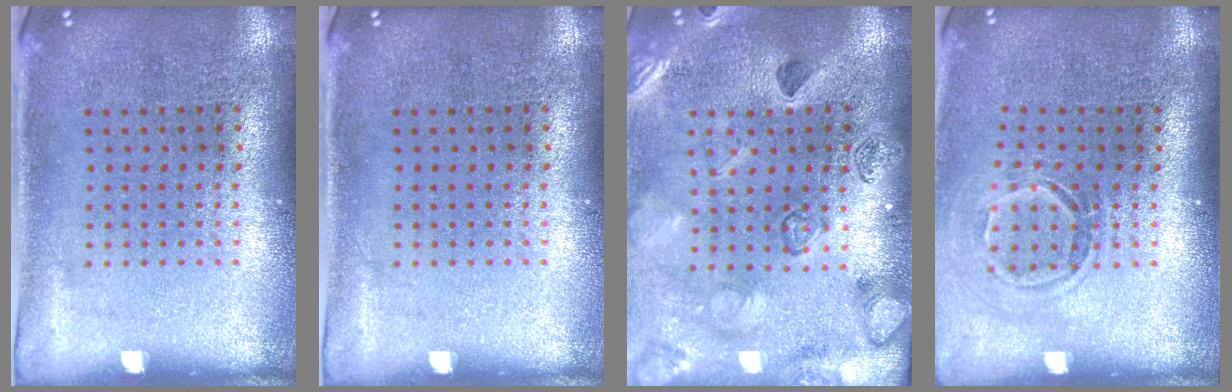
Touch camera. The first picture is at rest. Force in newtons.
{"total": 0.0}
{"total": 2.3, "press": 2.3, "slide": 0.2}
{"total": 1.6, "press": 1.1, "slide": 1.2}